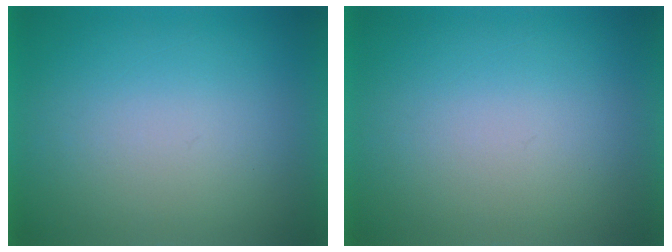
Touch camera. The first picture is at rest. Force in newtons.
{"total": 0.0}